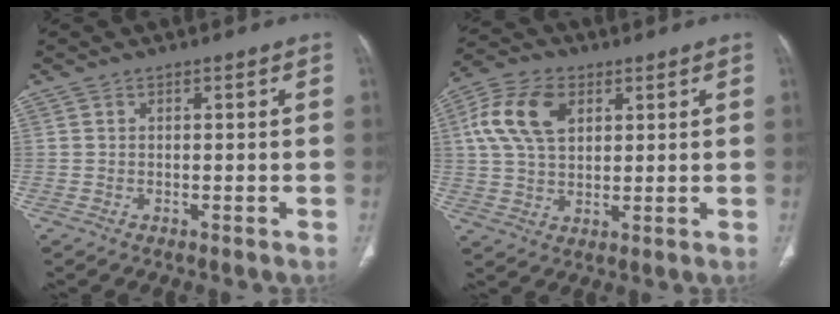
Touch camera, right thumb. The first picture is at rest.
{"total": 11.8, "force": [3.8, 7.5, 8.3], "torque": [-0.158, 0.006, 0.069]}